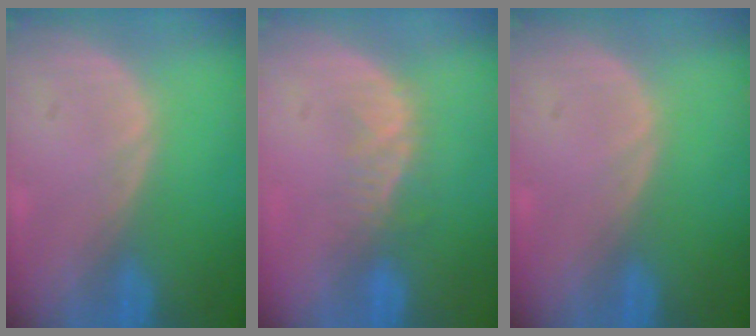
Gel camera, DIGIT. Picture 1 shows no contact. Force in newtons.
{"total": 3.4, "press": 3.0, "slide": 1.6}
{"total": 0.0}